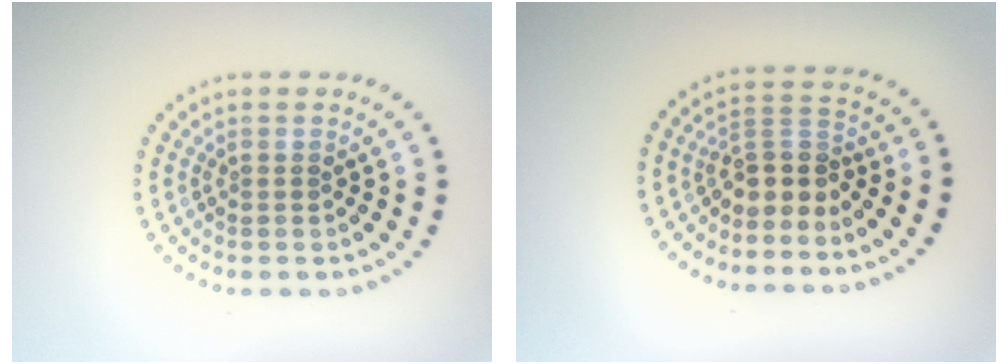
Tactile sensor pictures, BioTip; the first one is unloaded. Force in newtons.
{"total": 2.7, "press": 2.0, "slide": 1.7}